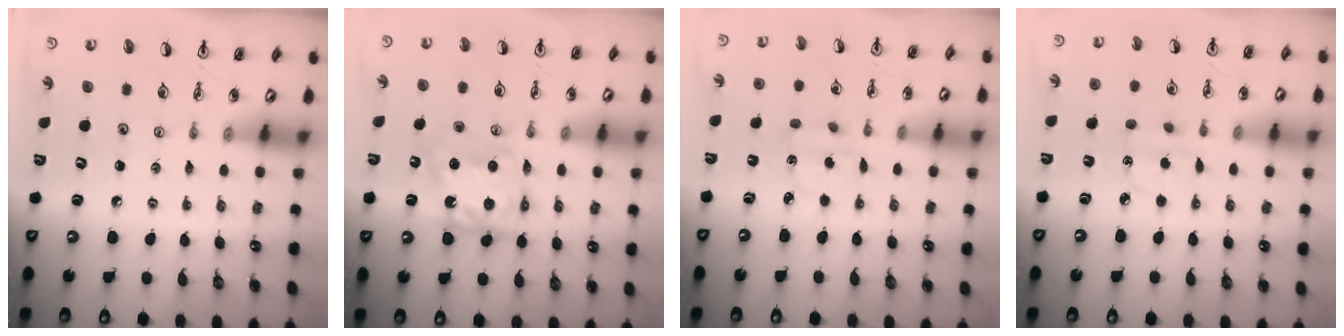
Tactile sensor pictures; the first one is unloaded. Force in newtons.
{"total": 10.6, "press": 10.6, "slide": 0.4}
{"total": 2.7, "press": 2.6, "slide": 0.6}
{"total": 2.8, "press": 2.6, "slide": 0.8}